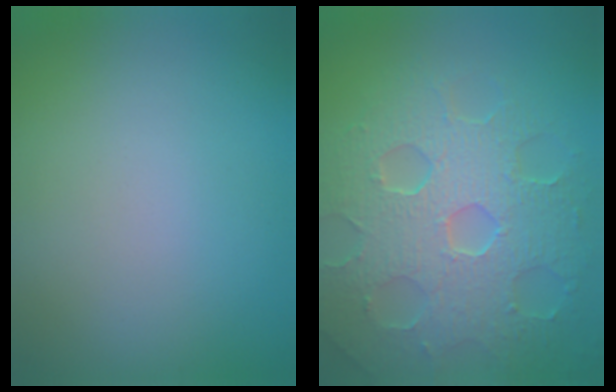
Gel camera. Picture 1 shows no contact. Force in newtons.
{"total": 8.7, "press": 6.1, "slide": 6.1}